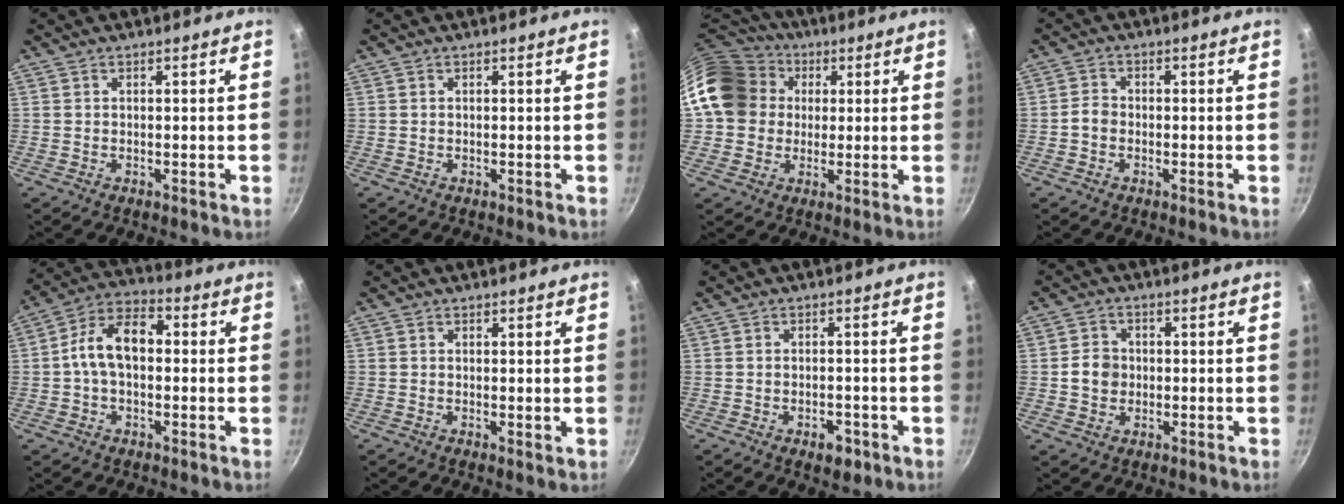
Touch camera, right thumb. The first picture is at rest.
{"total": 0.0}
{"total": 16.6, "force": [2.6, 14.6, 7.4], "torque": [-0.120, 0.038, 0.038]}
{"total": 2.5, "force": [-0.8, 2.0, 1.3], "torque": [-0.017, 0.016, -0.018]}
{"total": 10.8, "force": [0.2, 6.8, 8.4], "torque": [-0.126, 0.039, -0.014]}
{"total": 0.6, "force": [0.3, 0.2, 0.5], "torque": [-0.008, -0.006, 0.003]}
{"total": 3.8, "force": [-2.0, 2.1, 2.6], "torque": [-0.028, 0.014, -0.021]}
{"total": 4.8, "force": [-0.3, 4.2, 2.3], "torque": [-0.018, 0.010, -0.009]}